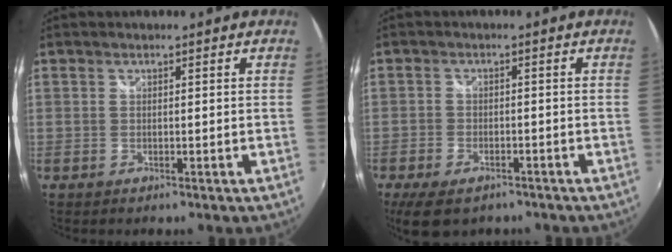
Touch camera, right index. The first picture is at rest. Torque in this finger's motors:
{"motor_torque": [0.98, -0.83, 0.39, 0.04]}